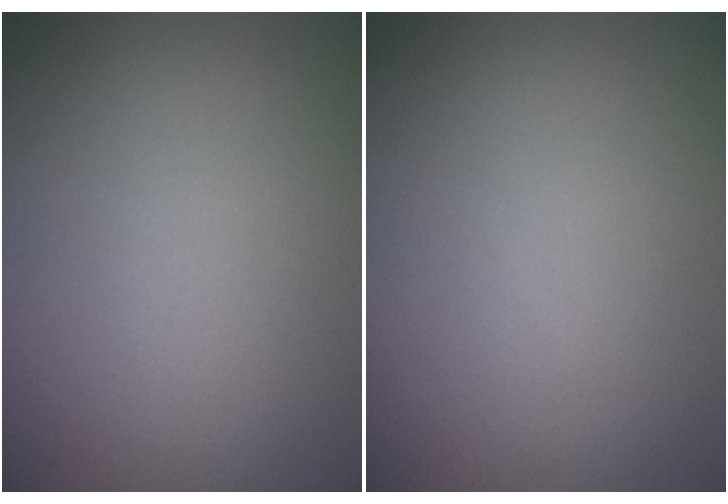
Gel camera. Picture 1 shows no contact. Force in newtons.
{"total": 0.0}